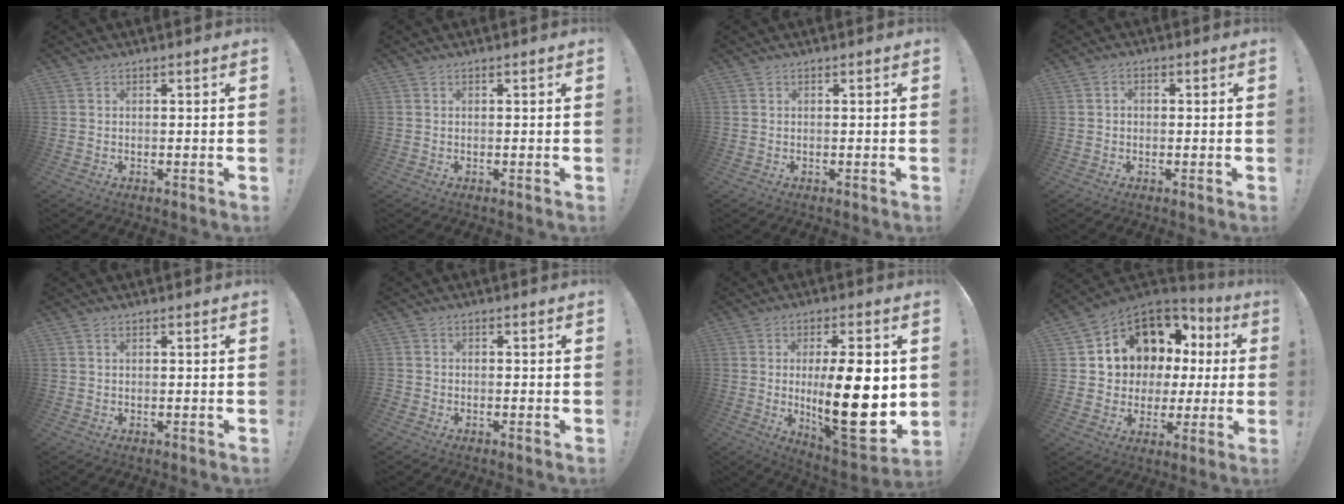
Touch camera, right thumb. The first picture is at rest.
{"total": 0.0}
{"total": 0.0}
{"total": 1.6, "force": [-0.6, 1.2, 0.9], "torque": [-0.015, 0.007, -0.011]}
{"total": 0.6, "force": [0.3, 0.3, 0.4], "torque": [-0.008, 0.000, 0.006]}
{"total": 1.4, "force": [-1.1, 0.8, 0.4], "torque": [-0.005, 0.006, -0.021]}
{"total": 23.5, "force": [0.1, 7.1, 22.4], "torque": [-0.357, -0.029, 0.003]}
{"total": 11.5, "force": [5.5, 9.2, 4.3], "torque": [-0.073, -0.046, 0.119]}